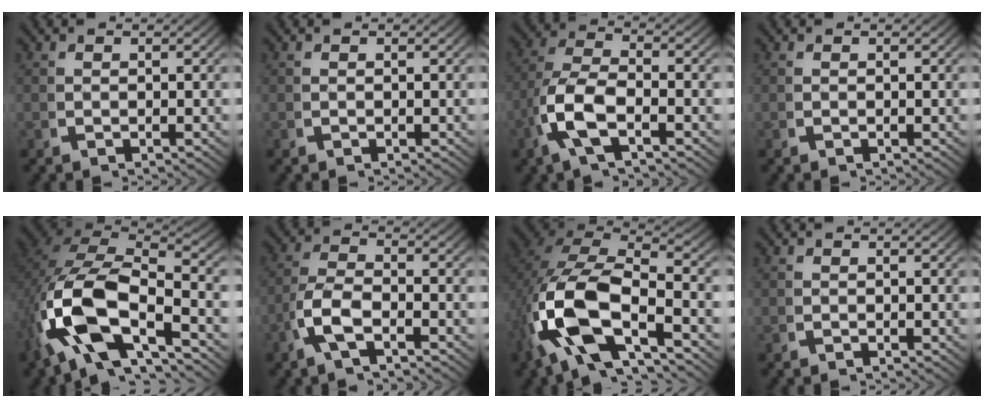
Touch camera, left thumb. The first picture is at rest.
{"total": 0.0}
{"total": 7.2, "force": [-1.3, 4.0, 5.8], "torque": [-0.151, -0.025, -0.015]}
{"total": 0.0}
{"total": 17.1, "force": [-0.7, 11.5, 12.6], "torque": [-0.267, -0.036, -0.004]}
{"total": 4.6, "force": [-1.1, 2.5, 3.7], "torque": [-0.092, -0.011, -0.020]}
{"total": 15.5, "force": [-0.7, 10.3, 11.6], "torque": [-0.260, -0.043, 0.003]}
{"total": 0.0}